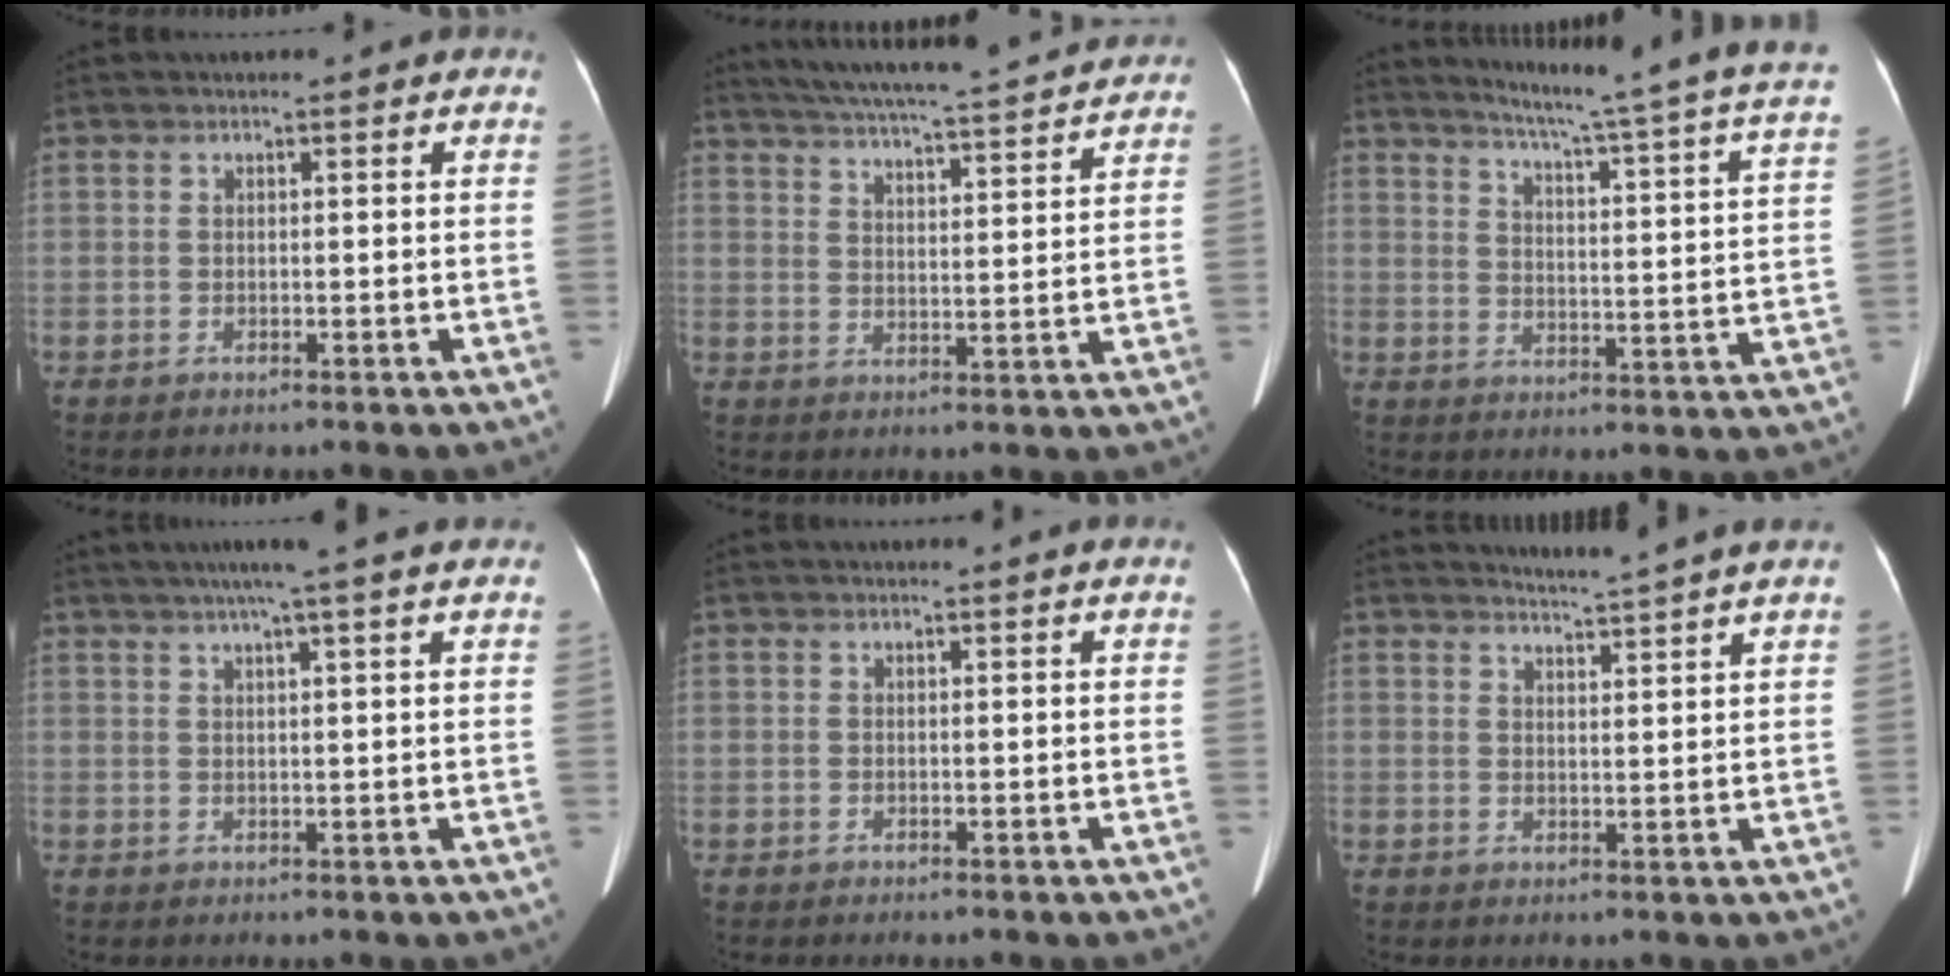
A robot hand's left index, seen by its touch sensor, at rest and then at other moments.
{"total": 20.9, "force": [19.1, 1.2, 8.2], "torque": [-0.142, 0.003, 0.251]}
{"total": 22.6, "force": [19.1, -1.0, 11.9], "torque": [-0.172, -0.065, 0.233]}
{"total": 9.6, "force": [7.7, -1.1, 5.7], "torque": [-0.088, 0.023, 0.085]}
{"total": 2.5, "force": [2.4, -0.5, 0.8], "torque": [-0.019, 0.001, 0.020]}
{"total": 6.7, "force": [6.2, -1.8, 1.7], "torque": [-0.037, -0.012, 0.079]}